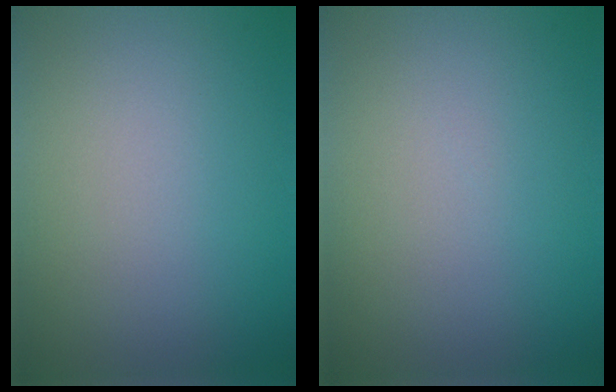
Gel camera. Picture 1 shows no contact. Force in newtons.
{"total": 0.0}